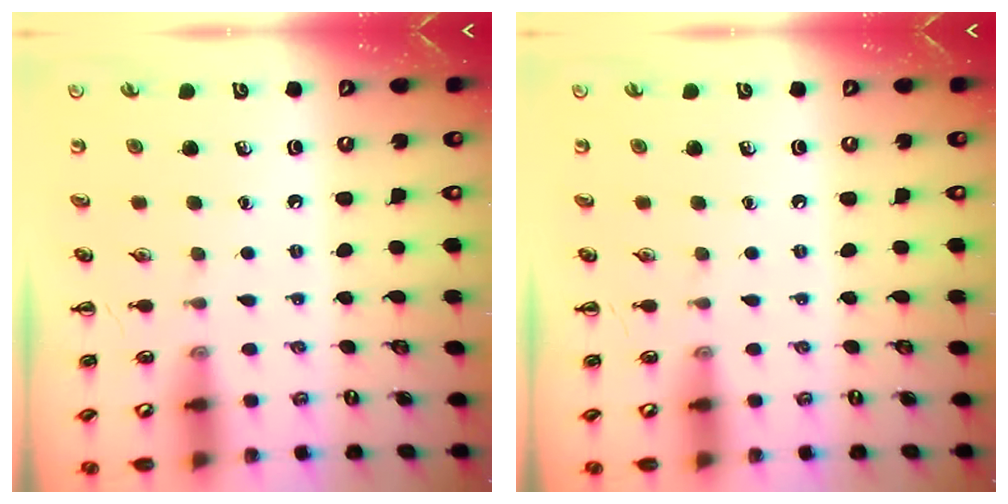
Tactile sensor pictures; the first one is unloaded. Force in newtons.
{"total": 0.0}